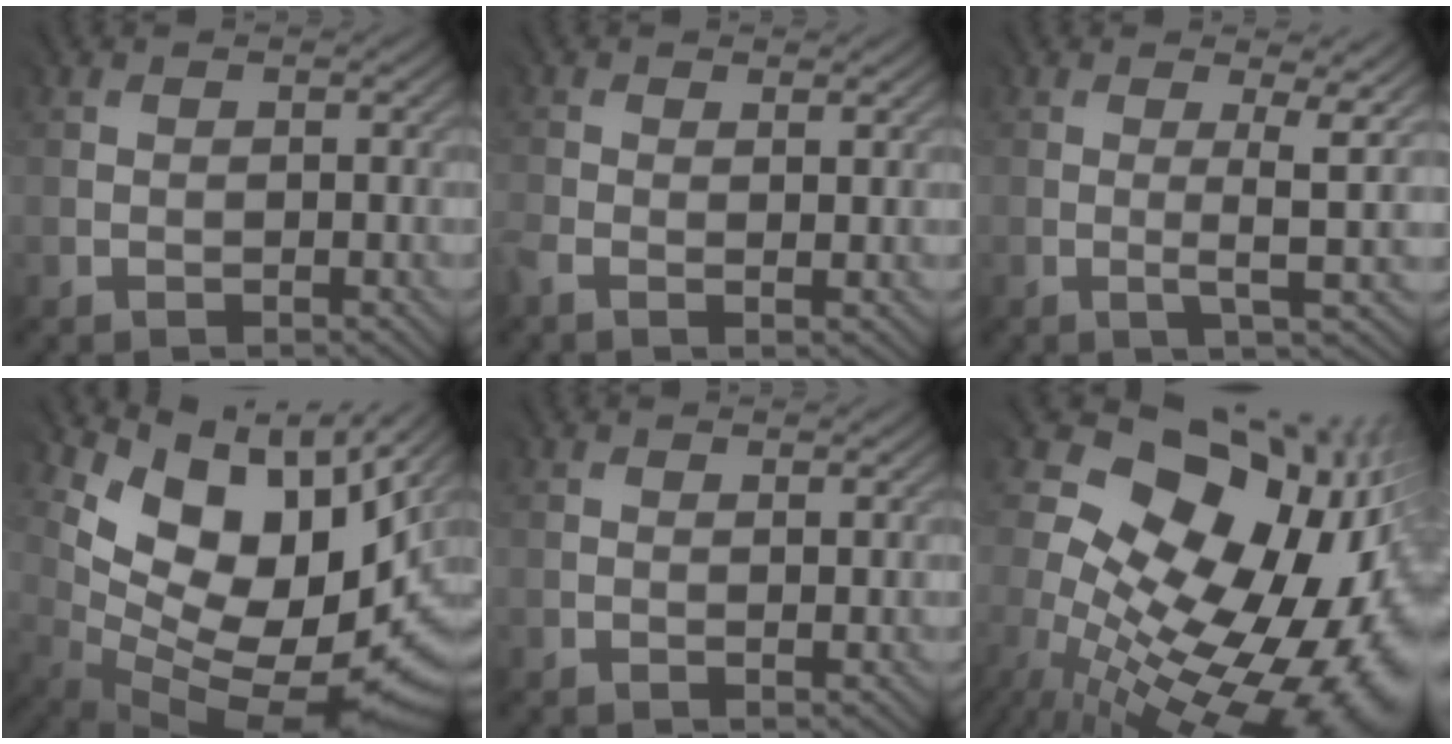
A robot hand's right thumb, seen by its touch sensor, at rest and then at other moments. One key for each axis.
{"total": 1.7, "fx": -0.1, "fy": 0.6, "fz": 1.6, "tx": -0.050, "ty": -0.005, "tz": -0.008}
{"total": 3.7, "fx": 0.4, "fy": 0.1, "fz": 3.7, "tx": -0.067, "ty": 0.001, "tz": 0.007}
{"total": 11.7, "fx": 4.0, "fy": 5.8, "fz": 9.2, "tx": -0.161, "ty": -0.019, "tz": 0.091}
{"total": 0.9, "fx": 0.7, "fy": 0.2, "fz": 0.5, "tx": -0.012, "ty": -0.003, "tz": 0.014}
{"total": 19.7, "fx": -1.9, "fy": 13.7, "fz": 14.1, "tx": -0.224, "ty": -0.015, "tz": -0.010}